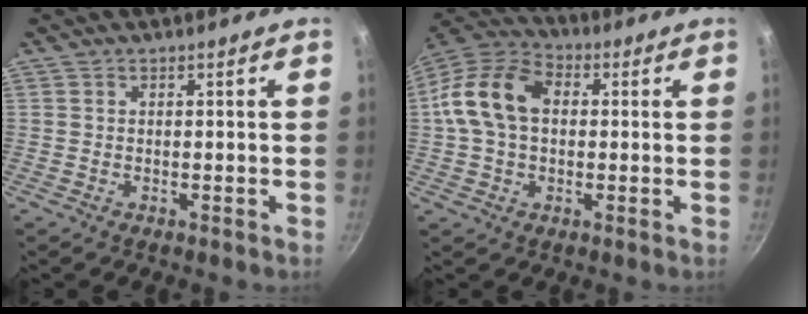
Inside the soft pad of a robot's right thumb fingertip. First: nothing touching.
{"total": 13.9, "force": [1.4, 9.7, 9.9], "torque": [-0.163, 0.029, 0.008]}